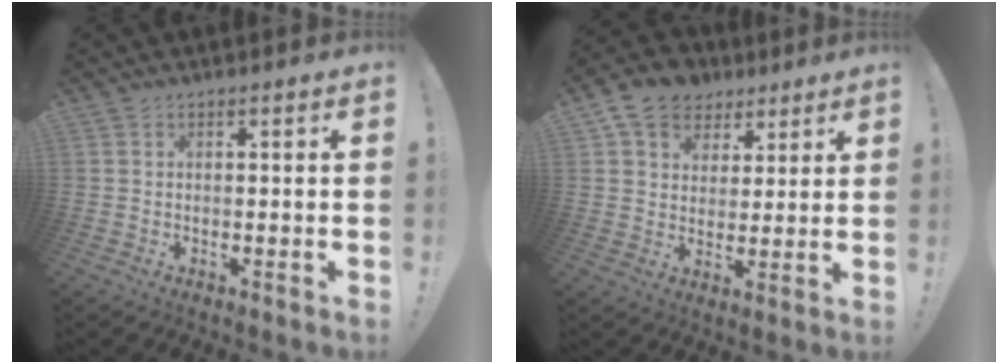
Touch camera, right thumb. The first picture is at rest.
{"total": 11.2, "force": [6.4, 8.5, 3.5], "torque": [-0.065, -0.031, 0.128]}